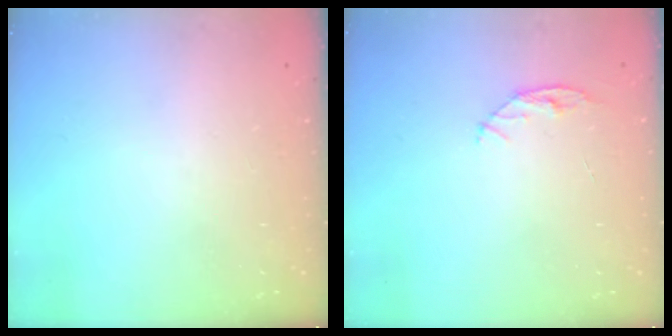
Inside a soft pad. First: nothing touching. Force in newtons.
{"total": 4.8, "press": 4.8, "slide": 0.5}